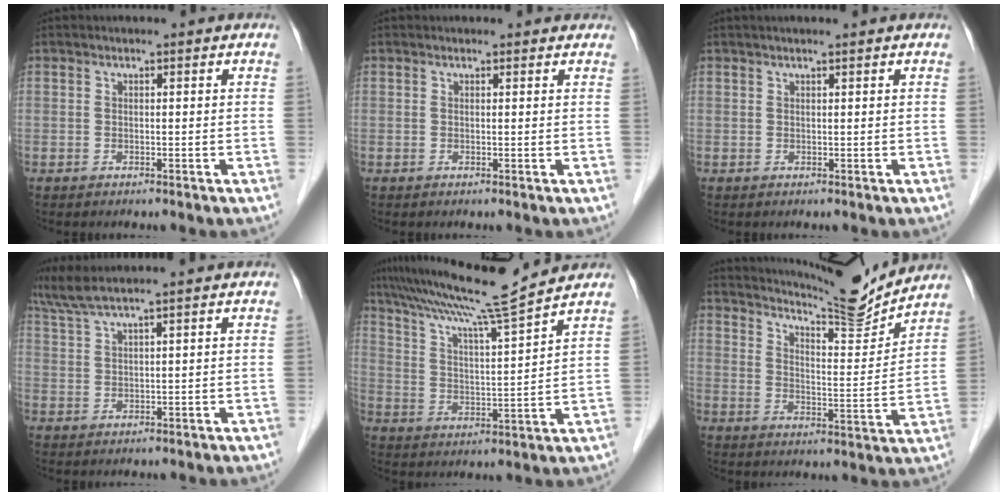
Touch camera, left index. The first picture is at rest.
{"total": 1.9, "force": [1.7, 0.7, 0.3], "torque": [-0.007, 0.012, 0.015]}
{"total": 1.8, "force": [1.4, -0.2, 1.1], "torque": [-0.013, 0.015, 0.025]}
{"total": 5.9, "force": [4.8, -1.2, 3.1], "torque": [-0.064, 0.026, 0.095]}
{"total": 13.0, "force": [11.6, -2.6, 5.3], "torque": [-0.100, -0.011, 0.196]}
{"total": 13.9, "force": [13.4, -0.5, 3.7], "torque": [-0.071, -0.029, 0.194]}